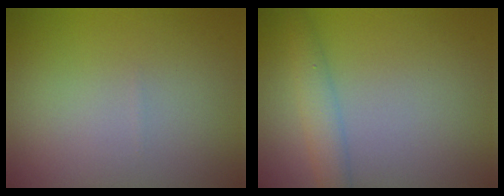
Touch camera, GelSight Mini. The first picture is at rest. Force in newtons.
{"total": 2.4, "press": 2.4, "slide": 0.1}